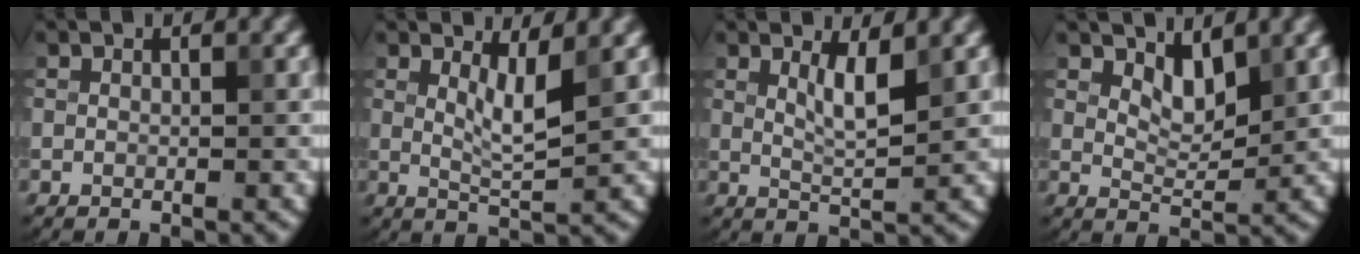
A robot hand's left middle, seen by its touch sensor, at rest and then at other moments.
{"total": 2.3, "force": [1.0, 0.3, 2.1], "torque": [-0.041, -0.005, 0.024]}
{"total": 2.1, "force": [1.0, 0.3, 1.9], "torque": [-0.037, -0.003, 0.024]}
{"total": 2.2, "force": [1.6, 0.8, 1.3], "torque": [-0.028, -0.010, 0.031]}